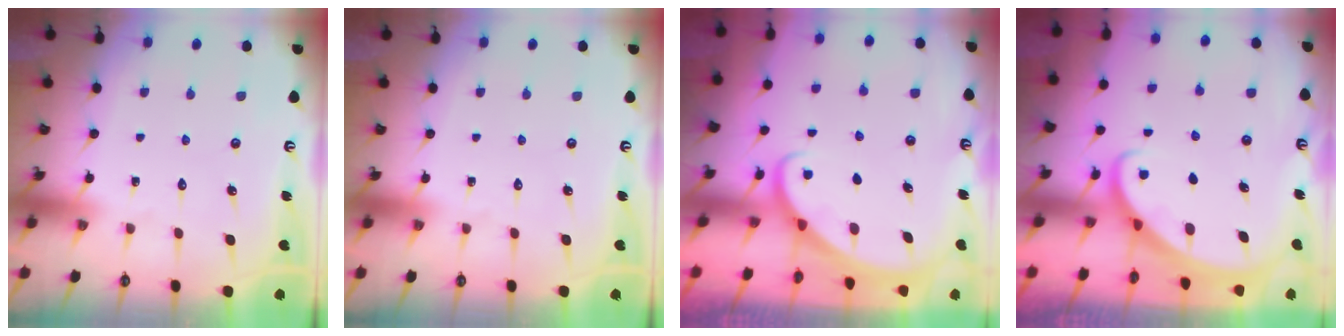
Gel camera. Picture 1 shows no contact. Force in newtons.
{"total": 0.0}
{"total": 2.3, "press": 2.3, "slide": 0.1}
{"total": 2.7, "press": 2.6, "slide": 0.2}